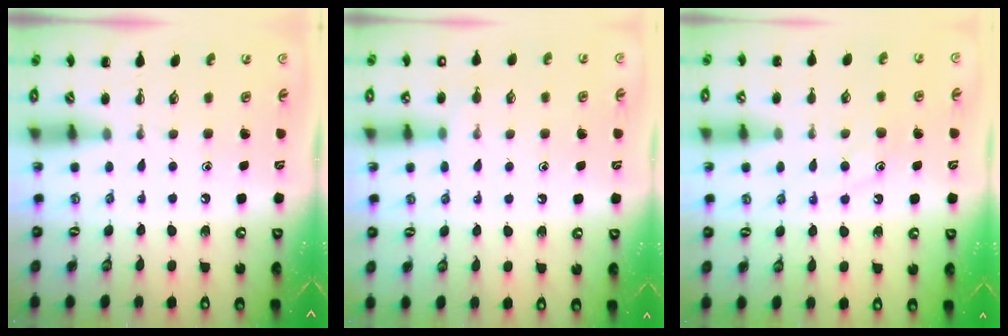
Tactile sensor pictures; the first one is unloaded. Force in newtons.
{"total": 5.7, "press": 5.5, "slide": 1.7}
{"total": 10.0, "press": 9.9, "slide": 1.1}